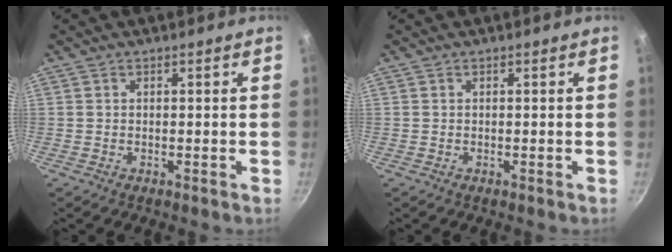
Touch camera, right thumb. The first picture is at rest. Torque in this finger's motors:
{"motor_torque": [-0.06, 0.06, 0.01, 0.01, 0.02]}